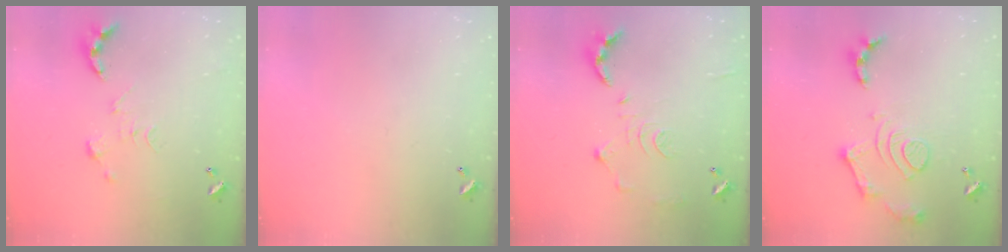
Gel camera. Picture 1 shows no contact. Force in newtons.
{"total": 0.0}
{"total": 10.7, "press": 10.6, "slide": 0.5}
{"total": 13.2, "press": 13.2, "slide": 1.2}